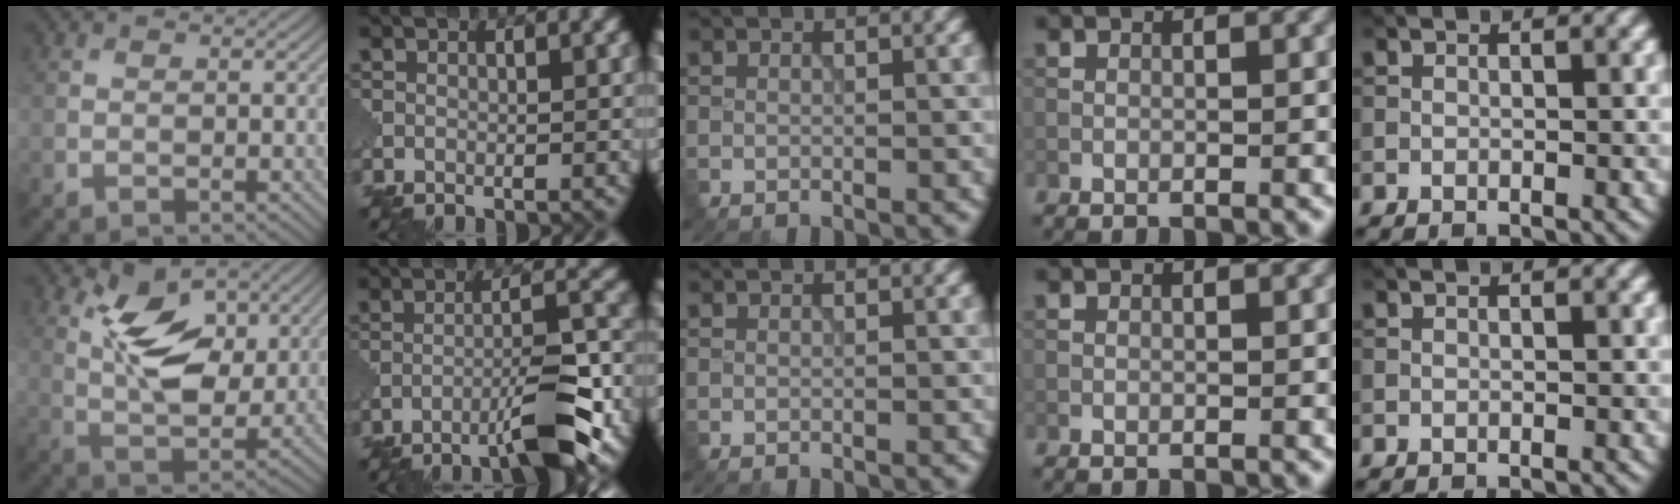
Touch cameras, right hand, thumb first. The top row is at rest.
{"thumb": {"total": 9.3, "force": [3.8, 4.7, 7.0], "torque": [-0.133, -0.006, 0.069]}, "index": {"total": 6.6, "force": [-4.1, 0.9, 5.0], "torque": [-0.070, 0.014, -0.067]}}